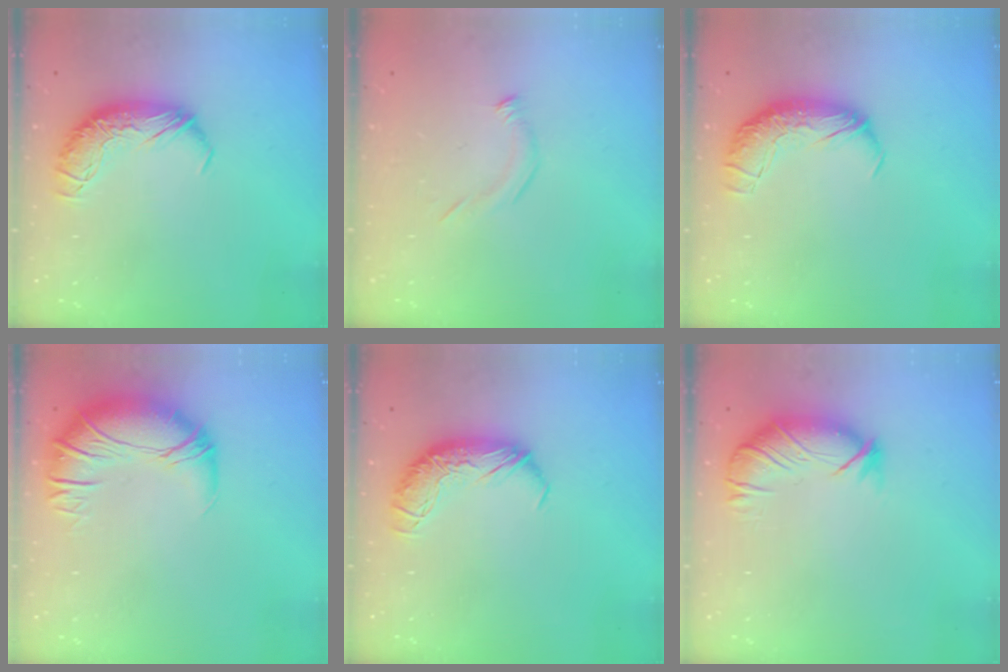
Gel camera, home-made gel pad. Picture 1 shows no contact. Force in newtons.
{"total": 6.1, "press": 6.1, "slide": 0.5}
{"total": 2.3, "press": 1.1, "slide": 2.1}
{"total": 3.1, "press": 1.2, "slide": 2.9}
{"total": 0.0}
{"total": 2.7, "press": 2.4, "slide": 1.4}